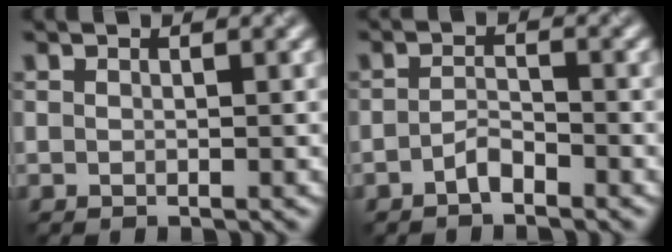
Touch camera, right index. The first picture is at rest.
{"total": 1.8, "force": [-1.7, 0.2, 0.6], "torque": [-0.015, 0.010, -0.028]}